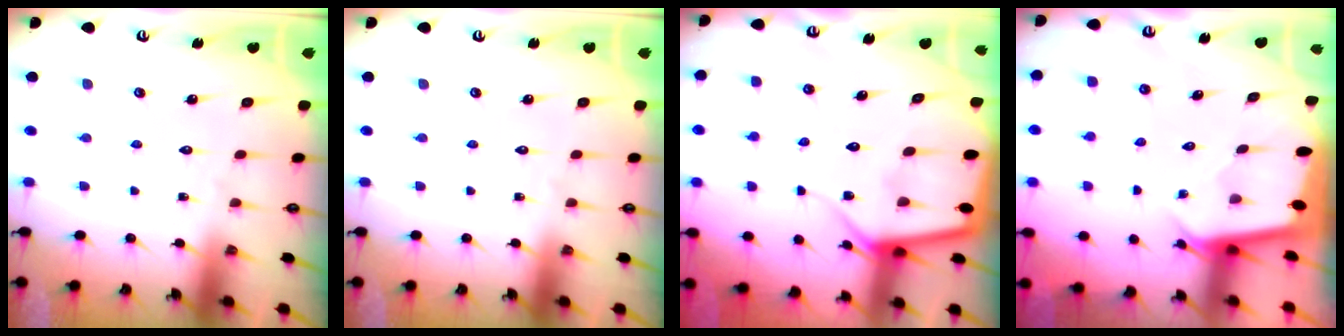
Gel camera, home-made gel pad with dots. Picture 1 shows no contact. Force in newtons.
{"total": 0.0}
{"total": 9.4, "press": 9.4, "slide": 0.9}
{"total": 2.3, "press": 2.3, "slide": 0.1}